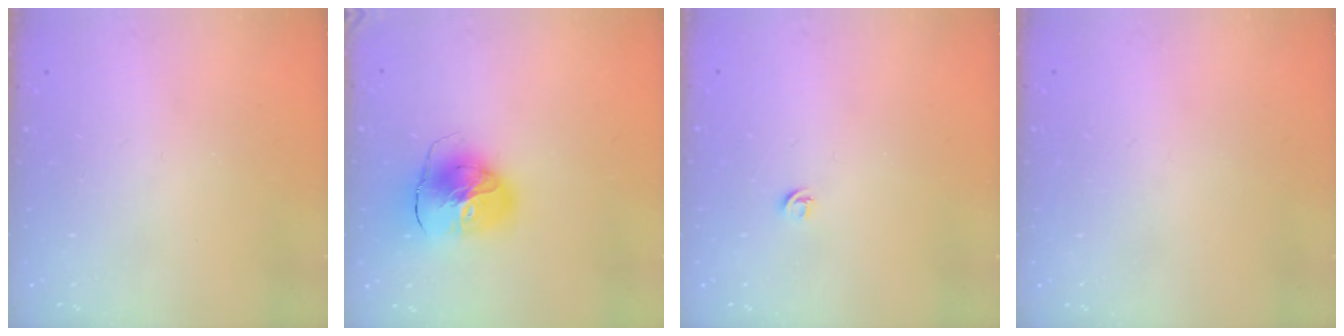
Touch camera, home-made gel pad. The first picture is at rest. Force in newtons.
{"total": 12.3, "press": 12.2, "slide": 1.6}
{"total": 3.6, "press": 3.6, "slide": 0.5}
{"total": 0.8, "press": 0.8, "slide": 0.0}